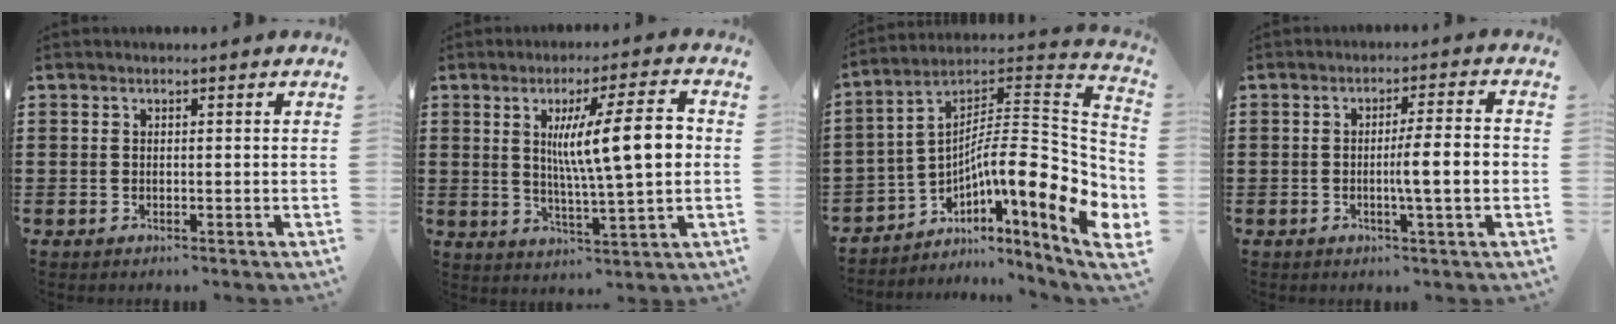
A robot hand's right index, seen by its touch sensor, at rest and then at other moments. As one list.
[{"total": 12.3, "force": [1.8, 2.3, 11.9], "torque": [-0.193, 0.001, 0.022]}, {"total": 13.2, "force": [-2.9, 3.4, 12.5], "torque": [-0.199, -0.042, -0.067]}, {"total": 6.0, "force": [-0.9, 0.2, 6.0], "torque": [-0.094, -0.007, -0.021]}]